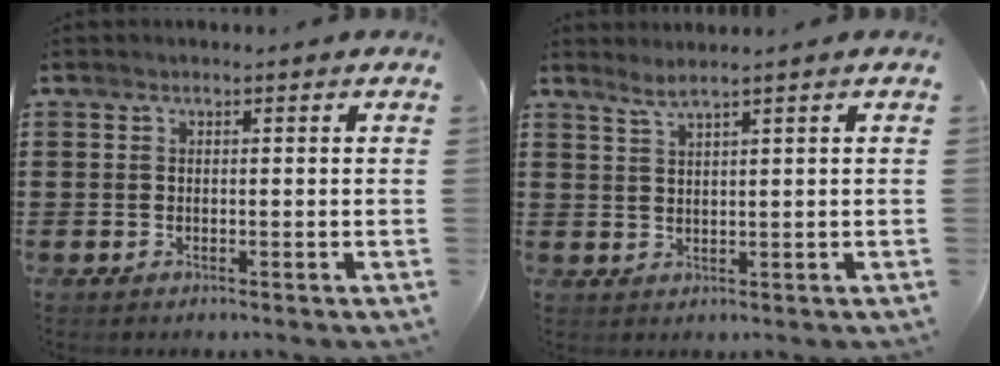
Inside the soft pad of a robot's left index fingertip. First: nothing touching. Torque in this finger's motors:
{"motor_torque": [2.14, 0.00, -0.04, 0.00]}